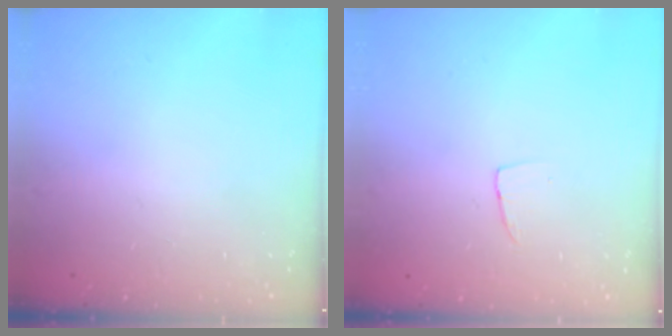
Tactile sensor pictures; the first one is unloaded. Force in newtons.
{"total": 2.9, "press": 2.9, "slide": 0.1}